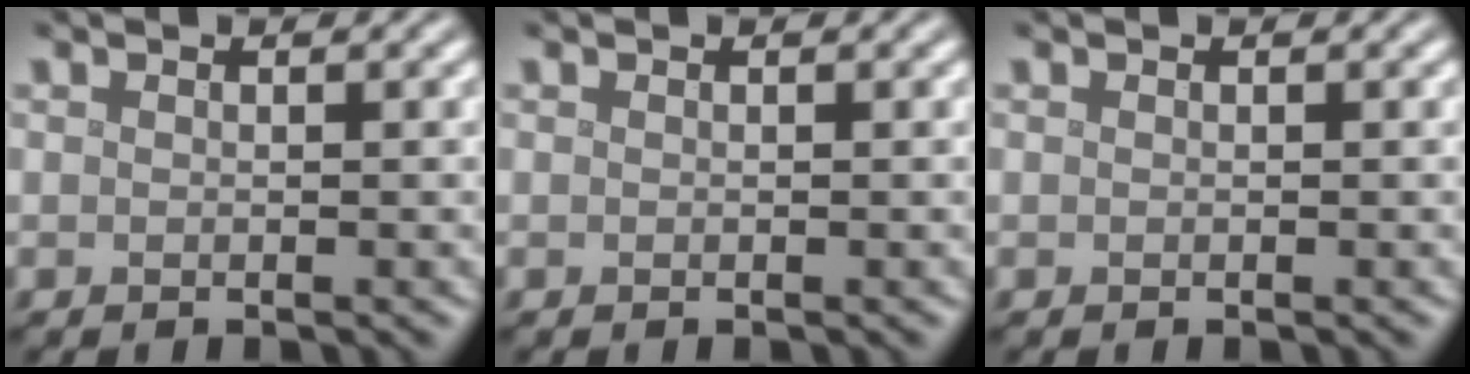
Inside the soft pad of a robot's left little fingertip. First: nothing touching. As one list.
[{"total": 0.0}, {"total": 0.0}]